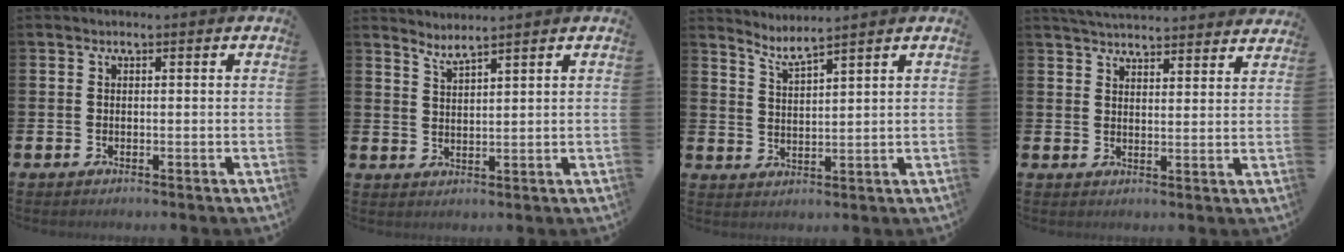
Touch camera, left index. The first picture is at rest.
{"total": 2.8, "force": [2.7, -0.5, 0.2], "torque": [-0.017, -0.013, 0.051]}
{"total": 4.0, "force": [3.8, -0.3, 1.0], "torque": [-0.037, -0.017, 0.069]}
{"total": 4.8, "force": [4.8, 0.3, 0.4], "torque": [-0.017, -0.026, 0.086]}